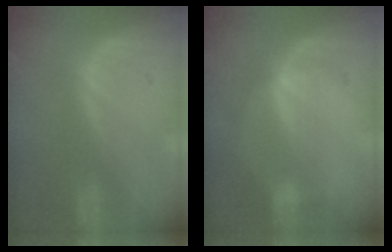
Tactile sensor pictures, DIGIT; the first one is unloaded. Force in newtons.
{"total": 2.4, "press": 2.4, "slide": 0.4}